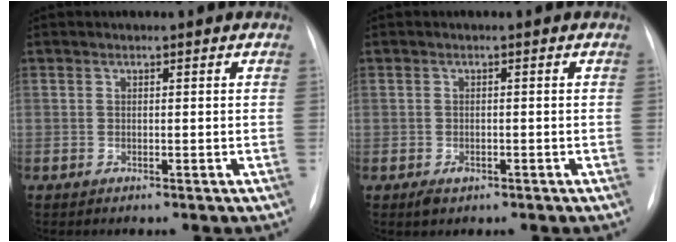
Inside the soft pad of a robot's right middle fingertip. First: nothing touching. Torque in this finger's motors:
{"motor_torque": [0.14, -0.14, 0.07, 0.03]}